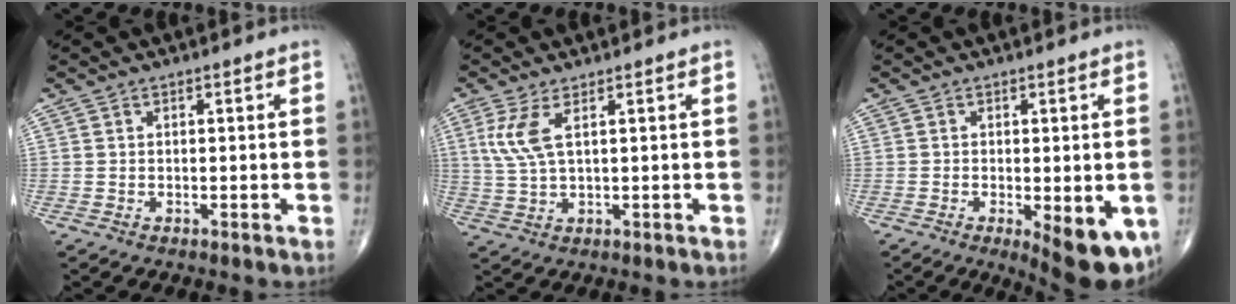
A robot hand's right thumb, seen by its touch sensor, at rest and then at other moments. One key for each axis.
{"total": 5.3, "fx": 1.9, "fy": 1.6, "fz": 4.7, "tx": -0.120, "ty": -0.004, "tz": 0.048}
{"total": 10.5, "fx": -3.8, "fy": 3.8, "fz": 9.1, "tx": -0.114, "ty": -0.015, "tz": -0.047}